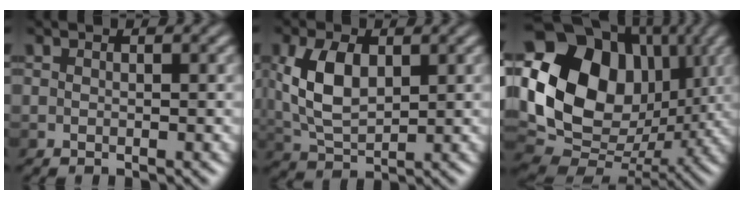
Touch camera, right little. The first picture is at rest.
{"total": 5.7, "force": [1.4, 3.3, 4.5], "torque": [-0.100, 0.004, 0.030]}
{"total": 16.4, "force": [2.9, 12.7, 10.0], "torque": [-0.185, 0.005, 0.055]}